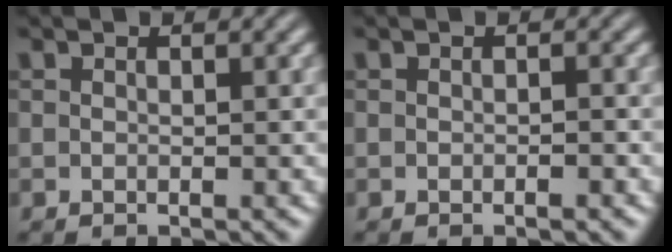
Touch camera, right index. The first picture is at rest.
{"total": 0.6, "force": [-0.5, 0.0, 0.4], "torque": [-0.005, 0.004, -0.011]}